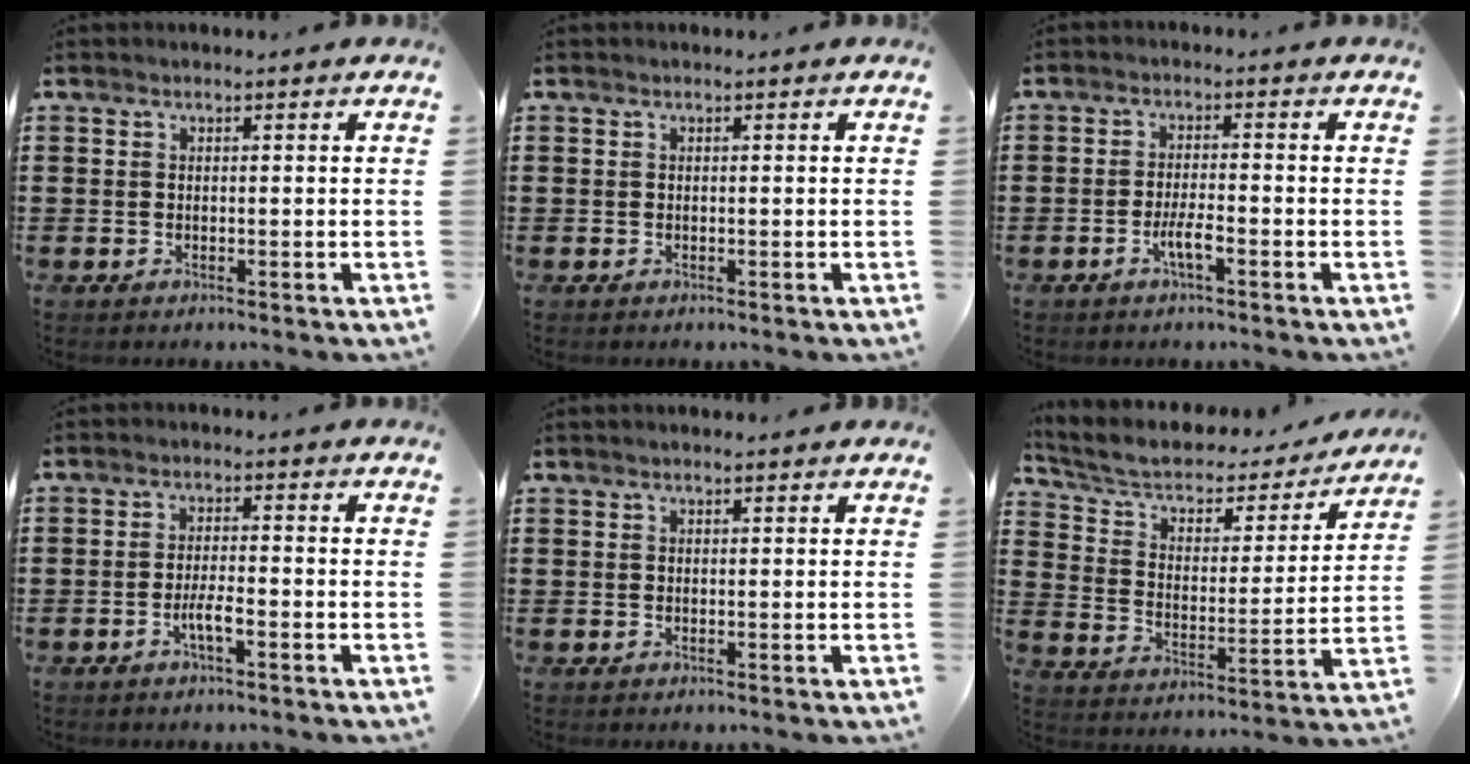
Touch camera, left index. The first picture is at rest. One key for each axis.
{"total": 0.0}
{"total": 3.4, "fx": -1.6, "fy": 0.6, "fz": 2.9, "tx": -0.057, "ty": 0.000, "tz": -0.029}
{"total": 3.1, "fx": -1.4, "fy": 0.5, "fz": 2.7, "tx": -0.054, "ty": 0.000, "tz": -0.027}
{"total": 0.6, "fx": 0.5, "fy": 0.0, "fz": 0.4, "tx": -0.008, "ty": 0.000, "tz": 0.009}
{"total": 5.3, "fx": 3.7, "fy": 2.7, "fz": 2.6, "tx": -0.071, "ty": -0.024, "tz": 0.058}